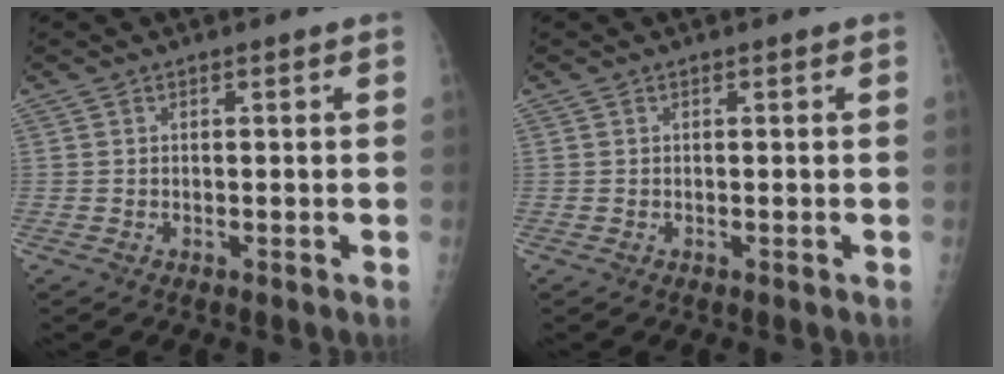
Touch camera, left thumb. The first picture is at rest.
{"total": 0.0}